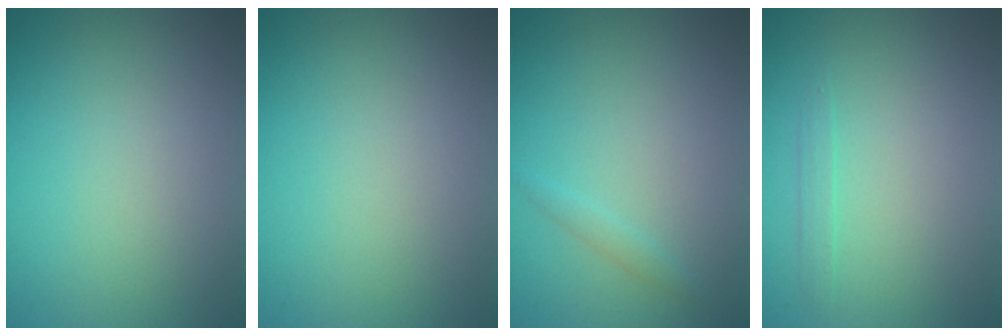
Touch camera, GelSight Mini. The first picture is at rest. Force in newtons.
{"total": 0.0}
{"total": 0.8, "press": 0.8, "slide": 0.0}
{"total": 0.7, "press": 0.7, "slide": 0.1}